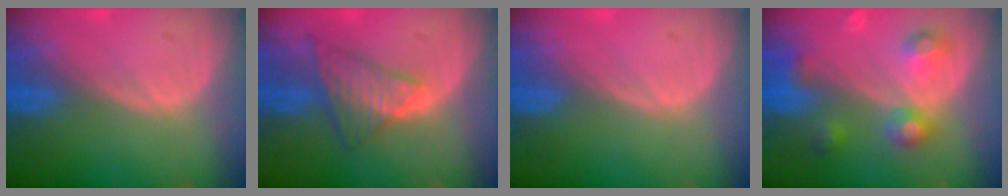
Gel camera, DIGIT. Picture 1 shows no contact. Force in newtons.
{"total": 7.4, "press": 6.4, "slide": 3.6}
{"total": 0.0}
{"total": 6.0, "press": 6.0, "slide": 0.3}